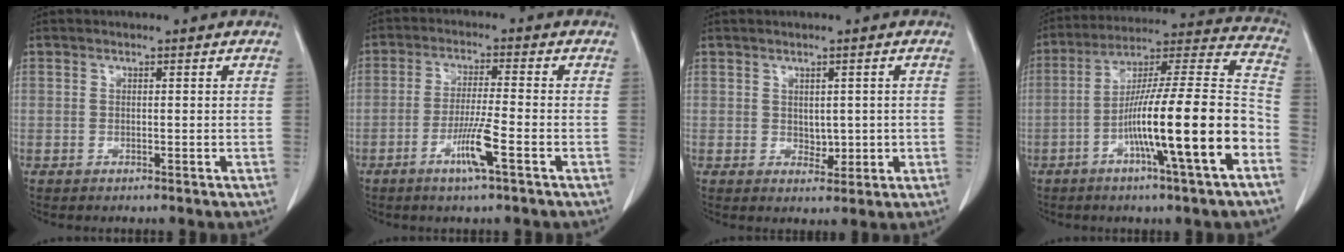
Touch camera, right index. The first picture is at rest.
{"total": 6.3, "force": [-3.0, -0.4, 5.6], "torque": [-0.108, -0.011, -0.057]}
{"total": 2.6, "force": [0.0, 1.7, 1.9], "torque": [-0.024, -0.003, 0.008]}
{"total": 19.7, "force": [-7.1, 0.0, 18.4], "torque": [-0.284, 0.002, -0.123]}